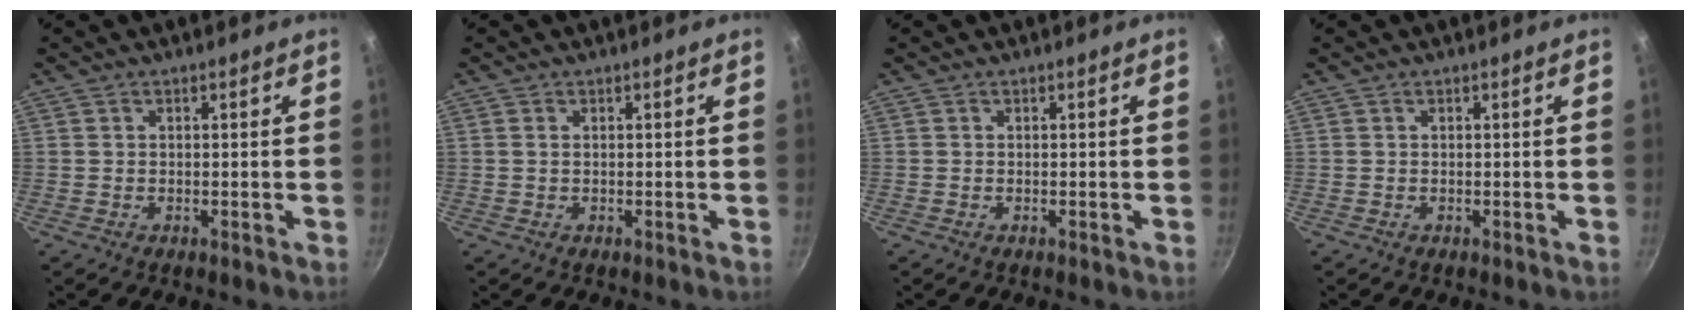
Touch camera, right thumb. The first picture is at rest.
{"total": 0.7, "force": [0.2, 0.3, 0.6], "torque": [-0.011, 0.001, 0.002]}
{"total": 0.0}
{"total": 0.0}